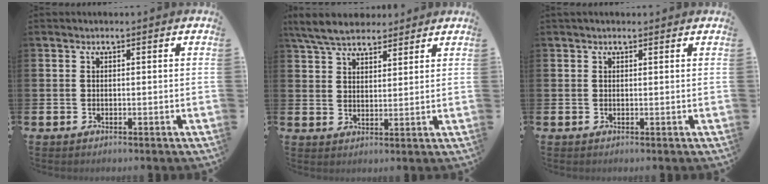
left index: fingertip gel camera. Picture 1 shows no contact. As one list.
[{"total": 6.2, "force": [5.7, 1.7, 1.6], "torque": [-0.056, -0.011, 0.107]}, {"total": 0.7, "force": [0.6, 0.2, 0.3], "torque": [0.003, -0.001, 0.009]}]